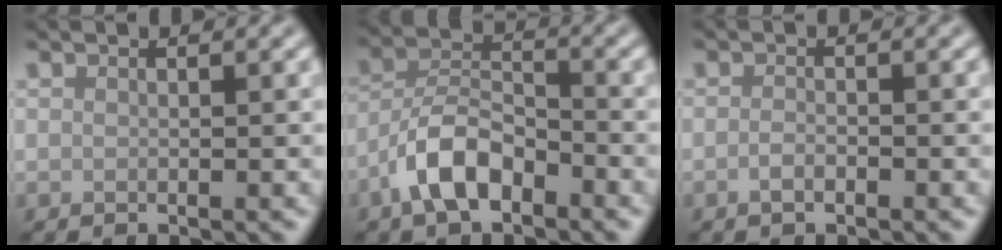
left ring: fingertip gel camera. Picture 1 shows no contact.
{"total": 5.2, "force": [-3.2, 2.4, 3.4], "torque": [-0.059, 0.012, -0.068]}
{"total": 1.0, "force": [-0.6, 0.3, 0.8], "torque": [-0.017, 0.001, -0.012]}